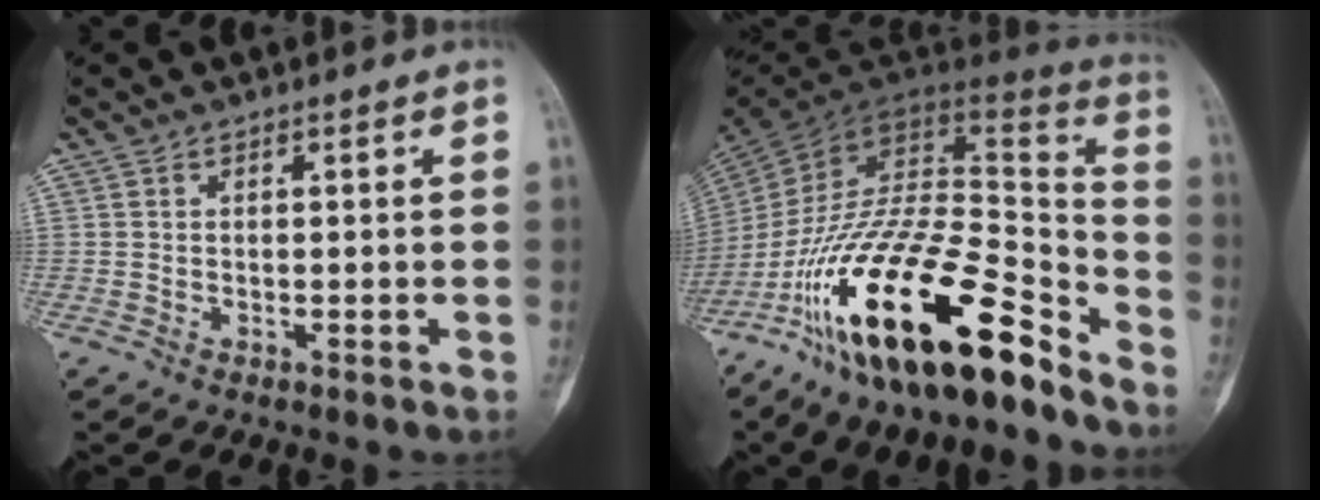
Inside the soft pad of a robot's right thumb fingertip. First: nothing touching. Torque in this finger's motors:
{"motor_torque": [1.96, 1.61, 1.37, -1.41, 0.38]}